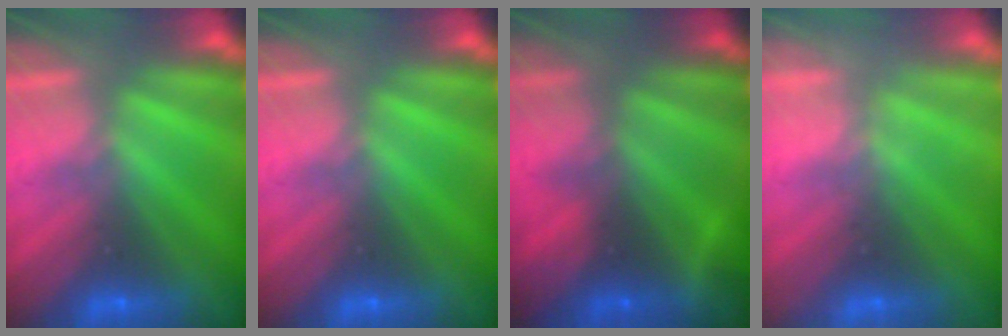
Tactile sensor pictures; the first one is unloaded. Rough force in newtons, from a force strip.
{"total": 0.0}
{"total": 6.0}
{"total": 2.0}